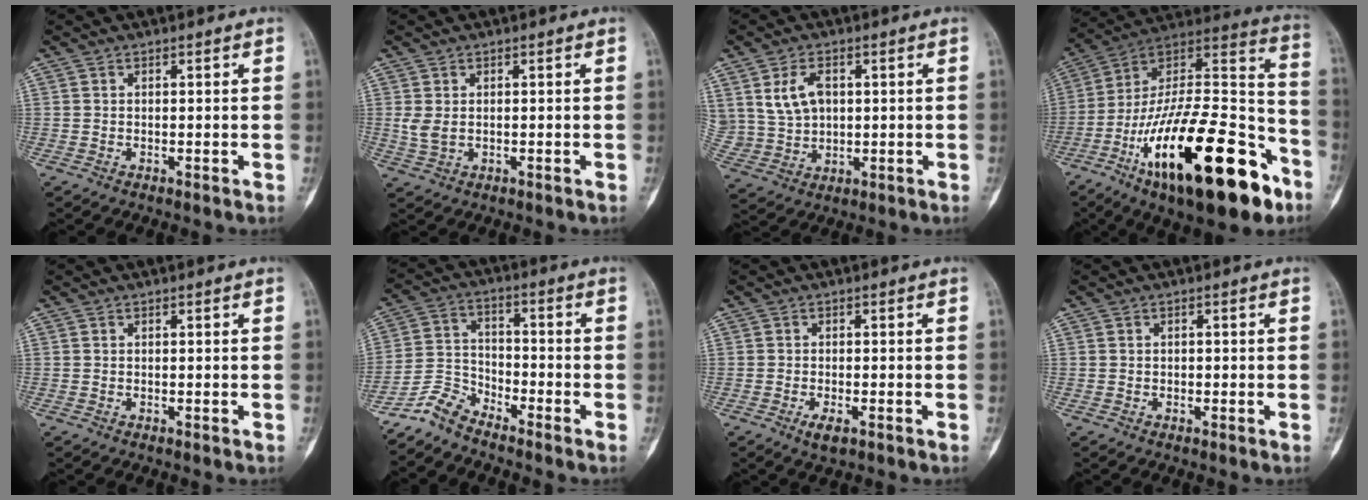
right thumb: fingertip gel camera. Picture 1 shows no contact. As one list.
[{"total": 2.8, "force": [0.2, 1.8, 2.1], "torque": [-0.049, 0.000, 0.008]}, {"total": 7.9, "force": [2.4, 5.5, 5.1], "torque": [-0.084, -0.006, 0.059]}, {"total": 35.0, "force": [-16.8, 12.8, 27.9], "torque": [-0.421, 0.068, -0.272]}, {"total": 0.0}, {"total": 5.9, "force": [-5.7, 1.6, 0.8], "torque": [-0.012, 0.044, -0.122]}, {"total": 2.6, "force": [-1.3, 0.9, 2.1], "torque": [-0.036, -0.002, -0.023]}, {"total": 0.6, "force": [-0.1, 0.5, 0.2], "torque": [0.000, 0.003, -0.003]}]